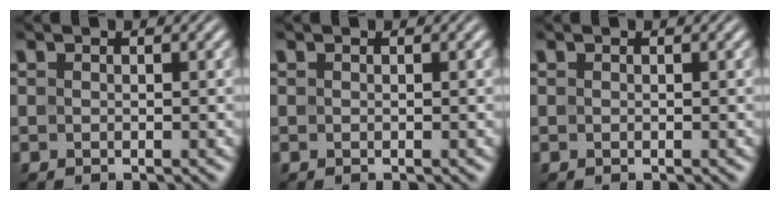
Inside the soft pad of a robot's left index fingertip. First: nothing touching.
{"total": 0.0}
{"total": 0.0}